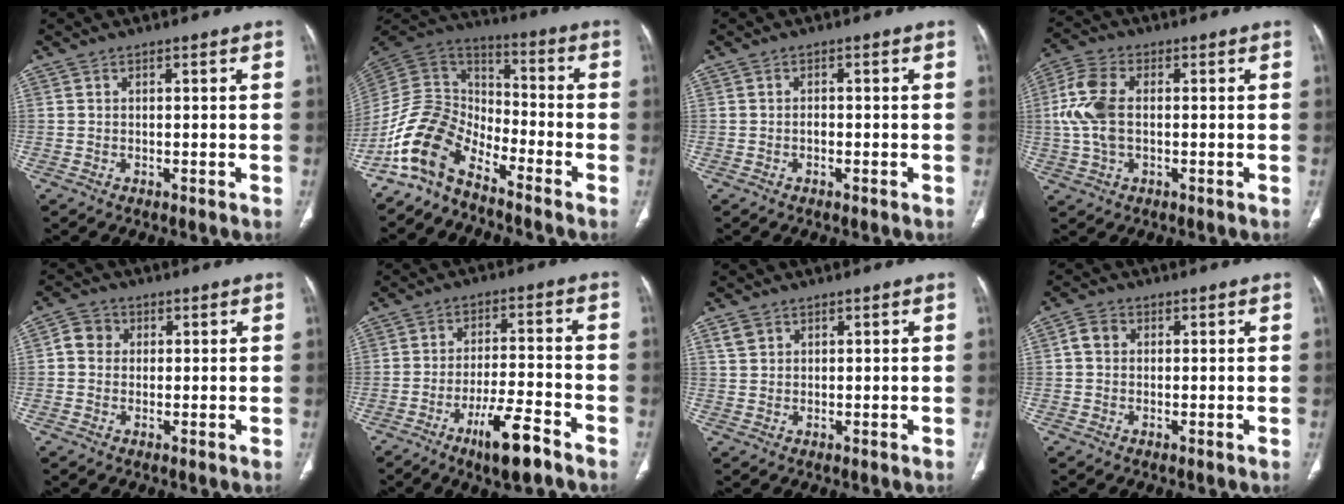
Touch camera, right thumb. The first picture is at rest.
{"total": 12.7, "force": [-9.1, 6.5, 6.0], "torque": [-0.113, 0.089, -0.191]}
{"total": 1.0, "force": [-0.4, 0.5, 0.8], "torque": [-0.014, 0.002, -0.007]}
{"total": 9.1, "force": [0.3, 5.4, 7.4], "torque": [-0.176, 0.015, 0.004]}
{"total": 4.1, "force": [0.7, 3.7, 1.5], "torque": [-0.011, 0.008, 0.007]}
{"total": 9.9, "force": [-6.3, 2.2, 7.3], "torque": [-0.128, 0.032, -0.102]}
{"total": 2.5, "force": [1.4, 1.8, 0.9], "torque": [-0.013, -0.001, 0.032]}
{"total": 2.9, "force": [0.4, 2.4, 1.5], "torque": [-0.026, 0.009, 0.007]}